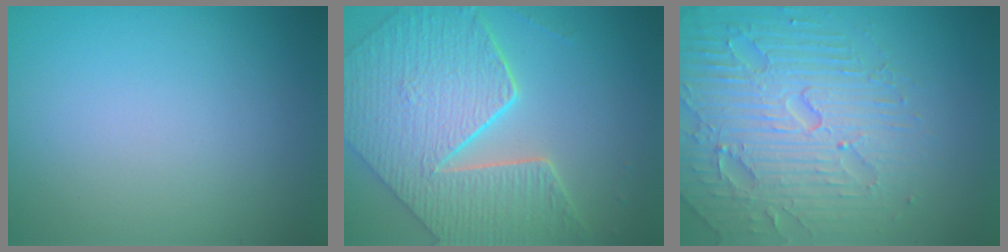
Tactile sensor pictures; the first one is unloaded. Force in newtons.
{"total": 9.3, "press": 6.7, "slide": 6.4}
{"total": 5.6, "press": 5.4, "slide": 1.4}